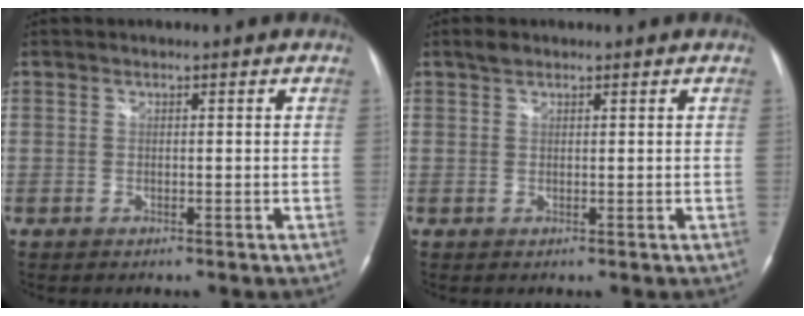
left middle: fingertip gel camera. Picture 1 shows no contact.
{"total": 1.3, "force": [1.0, 0.6, 0.5], "torque": [-0.014, 0.009, 0.019]}